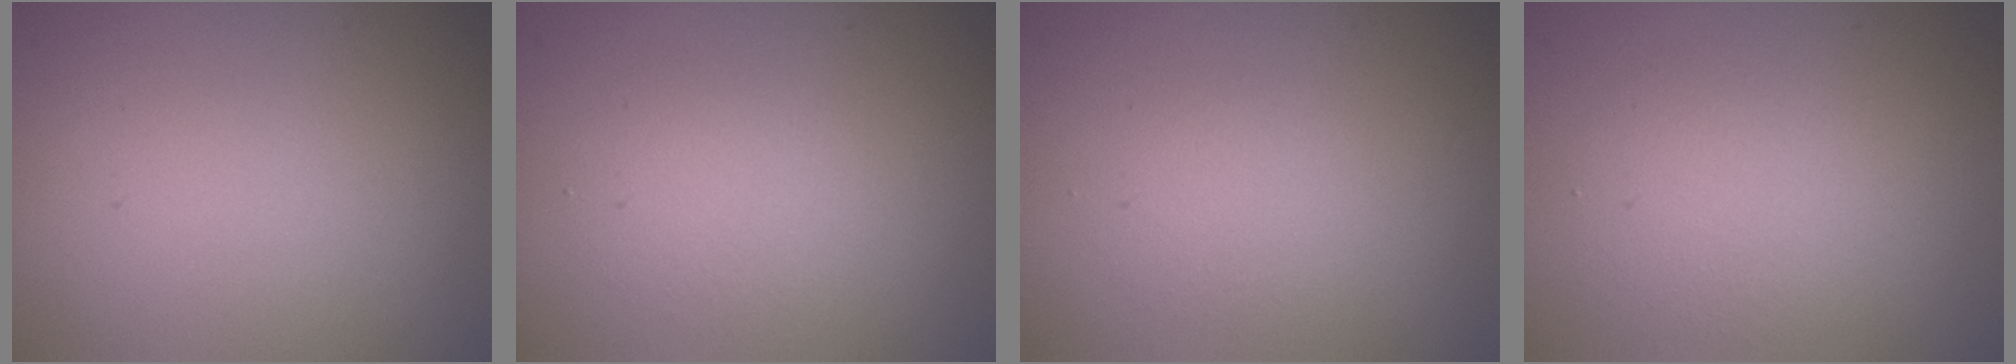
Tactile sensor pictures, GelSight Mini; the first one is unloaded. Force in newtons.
{"total": 2.2, "press": 2.2, "slide": 0.3}
{"total": 1.6, "press": 1.6, "slide": 0.0}
{"total": 2.9, "press": 2.9, "slide": 0.1}